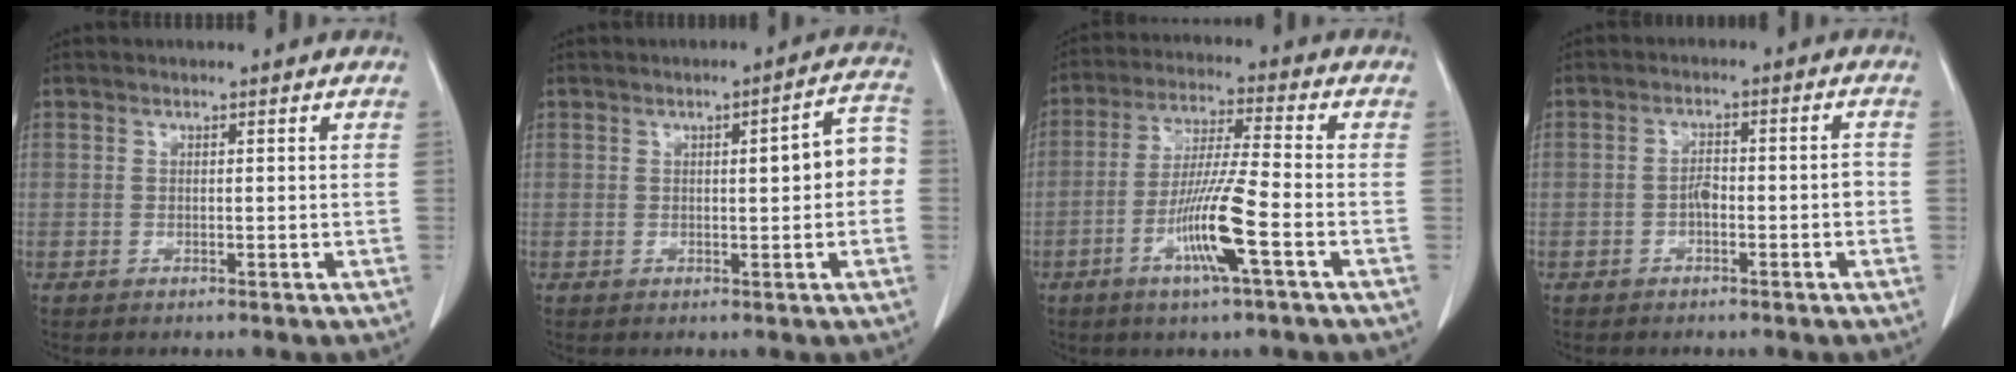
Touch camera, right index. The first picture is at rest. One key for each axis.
{"total": 5.7, "fx": 0.1, "fy": 1.3, "fz": 5.6, "tx": -0.070, "ty": 0.025, "tz": 0.000}
{"total": 10.4, "fx": -4.0, "fy": -0.3, "fz": 9.6, "tx": -0.189, "ty": -0.011, "tz": -0.079}
{"total": 3.4, "fx": -1.2, "fy": 1.2, "fz": 2.9, "tx": -0.046, "ty": 0.015, "tz": -0.016}